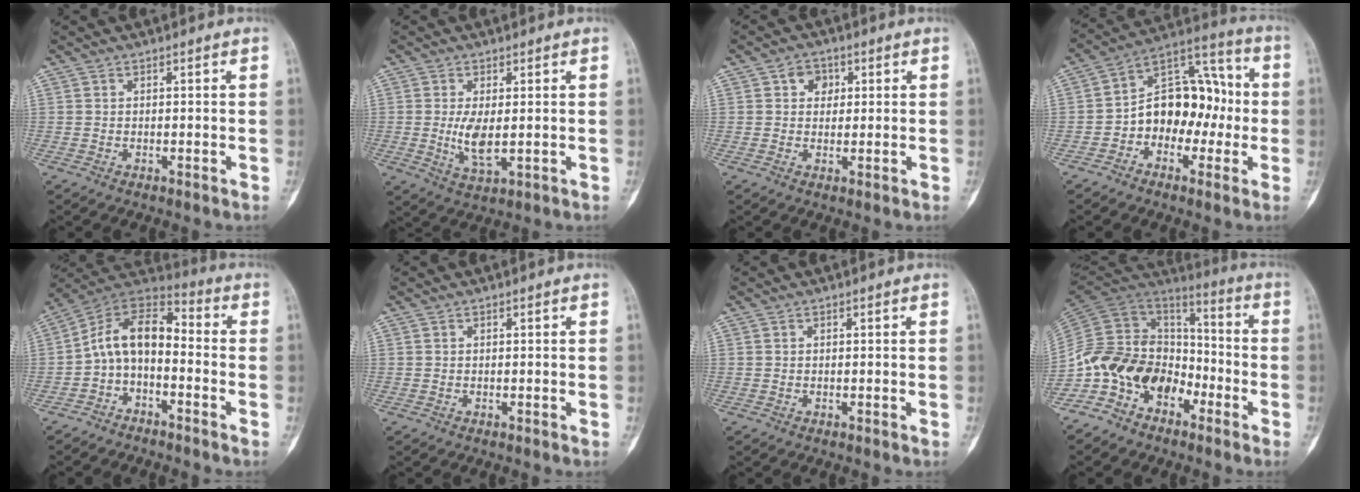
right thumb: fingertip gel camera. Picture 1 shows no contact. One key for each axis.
{"total": 5.5, "fx": 0.0, "fy": 2.2, "fz": 5.0, "tx": -0.098, "ty": -0.015, "tz": 0.006}
{"total": 3.7, "fx": 1.1, "fy": 3.1, "fz": 1.7, "tx": -0.003, "ty": 0.001, "tz": 0.014}
{"total": 14.7, "fx": -2.1, "fy": 10.4, "fz": 10.2, "tx": -0.118, "ty": 0.056, "tz": -0.044}
{"total": 10.9, "fx": -2.6, "fy": 6.4, "fz": 8.4, "tx": -0.135, "ty": 0.076, "tz": -0.061}
{"total": 0.0}
{"total": 0.0}
{"total": 18.7, "fx": -9.8, "fy": 12.8, "fz": 9.6, "tx": -0.164, "ty": 0.093, "tz": -0.189}